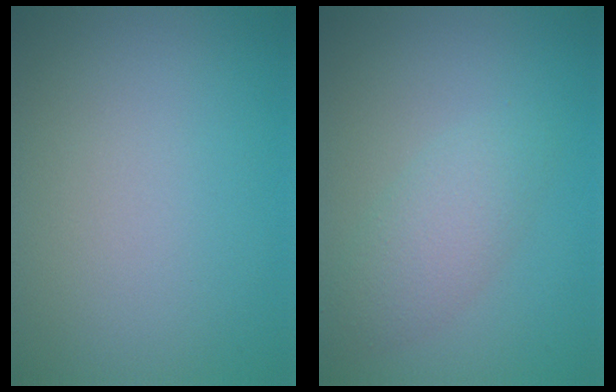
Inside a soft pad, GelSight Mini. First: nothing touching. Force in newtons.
{"total": 2.8, "press": 2.8, "slide": 0.2}